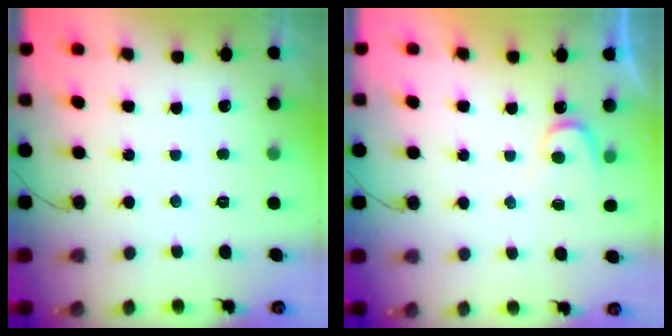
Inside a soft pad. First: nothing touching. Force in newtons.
{"total": 3.8, "press": 3.7, "slide": 0.3}